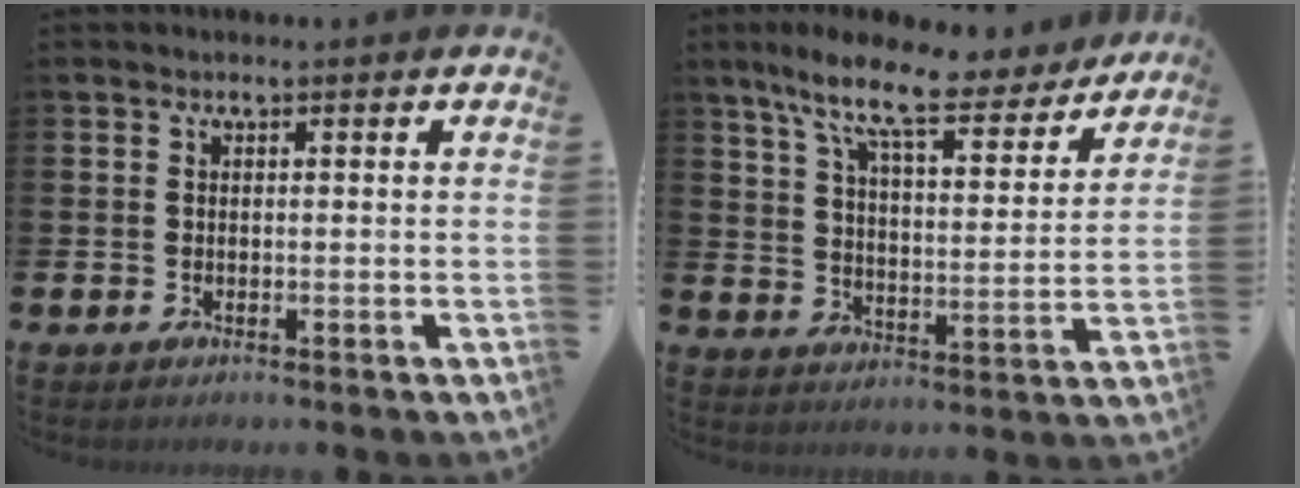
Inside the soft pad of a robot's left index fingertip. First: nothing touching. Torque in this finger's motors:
{"motor_torque": [0.98, -1.16, 0.93, 0.21]}